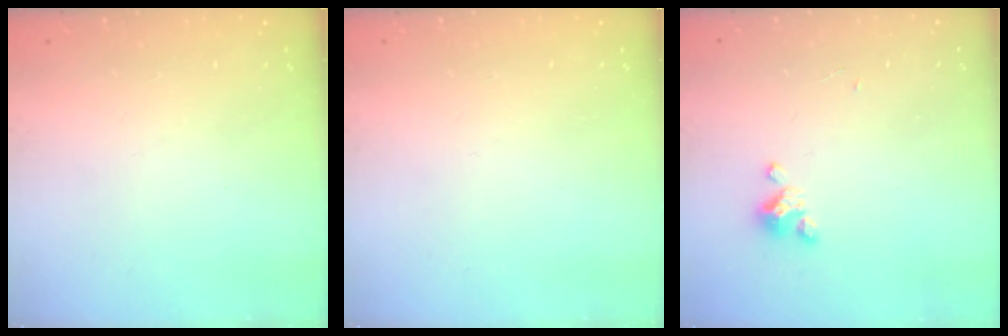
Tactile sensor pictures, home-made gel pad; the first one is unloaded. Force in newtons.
{"total": 0.0}
{"total": 2.3, "press": 2.2, "slide": 0.4}